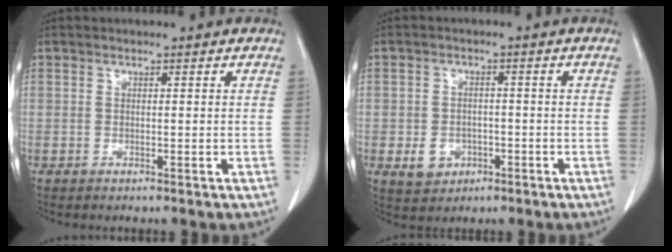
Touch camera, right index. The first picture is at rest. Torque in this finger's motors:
{"motor_torque": [-0.25, 0.21, -0.42, -0.20]}